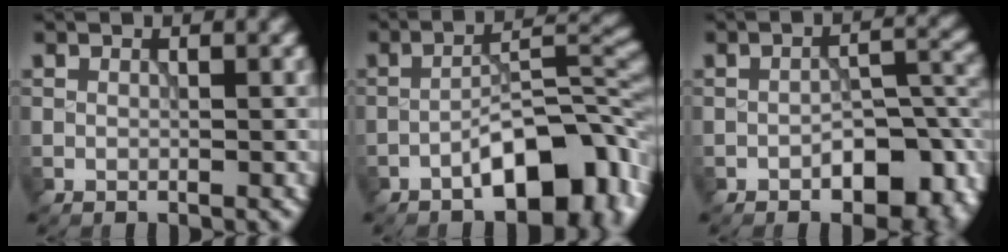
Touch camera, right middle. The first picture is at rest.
{"total": 8.6, "force": [-4.3, 3.4, 6.6], "torque": [-0.090, 0.018, -0.076]}
{"total": 6.5, "force": [-2.8, 3.3, 4.9], "torque": [-0.064, 0.005, -0.044]}